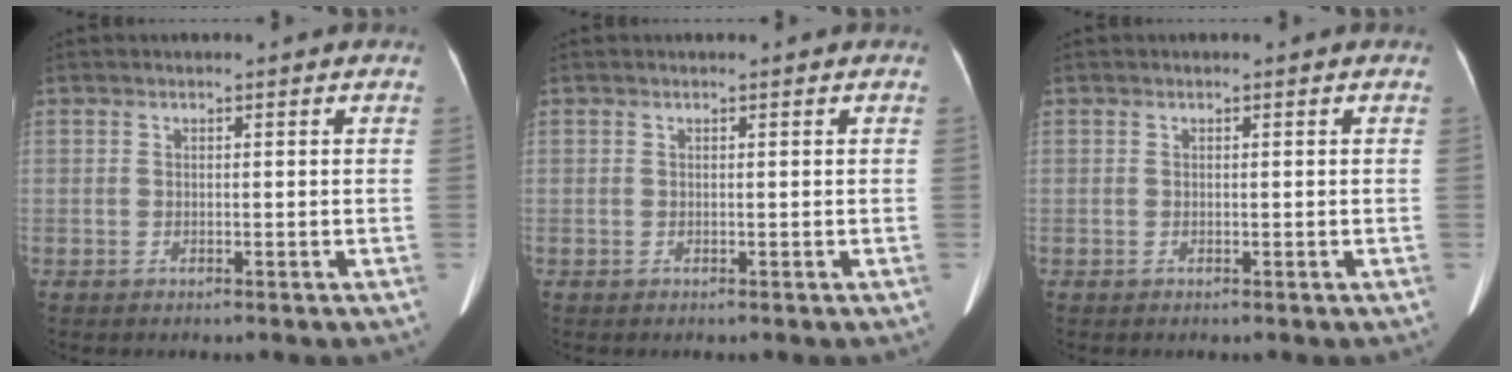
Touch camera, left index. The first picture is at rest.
{"total": 0.0}
{"total": 0.0}